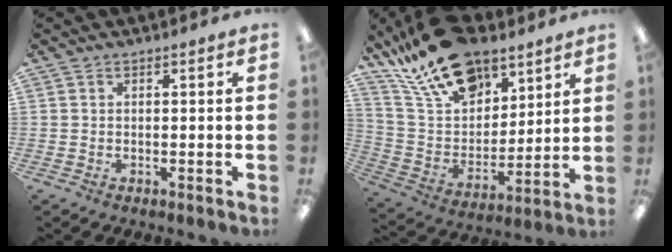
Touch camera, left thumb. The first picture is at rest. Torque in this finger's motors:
{"motor_torque": [1.67, 0.71, 1.48, -1.29, 0.14]}